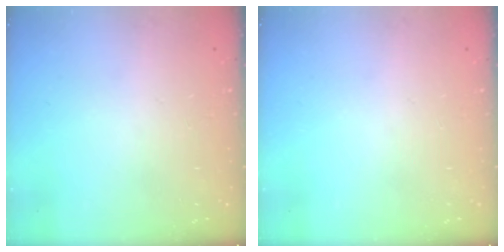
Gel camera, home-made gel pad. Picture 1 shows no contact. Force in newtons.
{"total": 0.0}